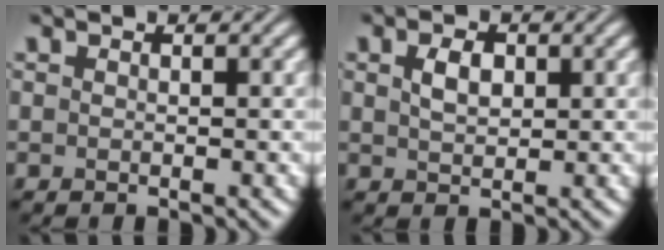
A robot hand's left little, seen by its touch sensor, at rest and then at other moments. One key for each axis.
{"total": 2.3, "fx": 0.7, "fy": 1.4, "fz": 1.7, "tx": -0.038, "ty": 0.002, "tz": 0.013}